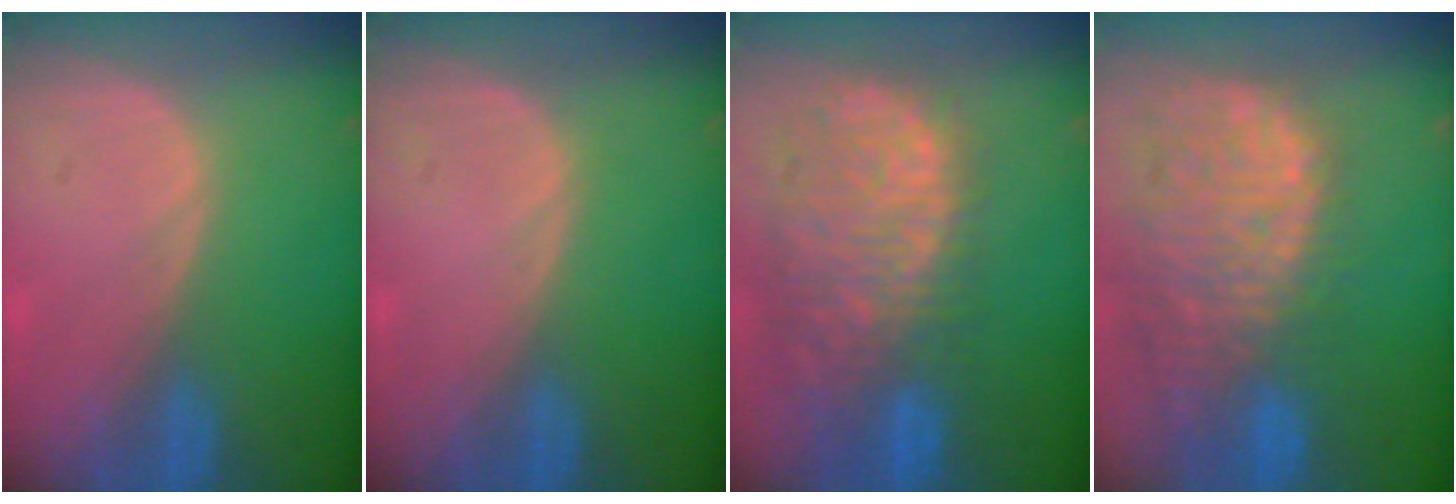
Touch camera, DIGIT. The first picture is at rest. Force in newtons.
{"total": 0.0}
{"total": 13.3, "press": 11.0, "slide": 7.4}
{"total": 14.2, "press": 11.8, "slide": 7.9}